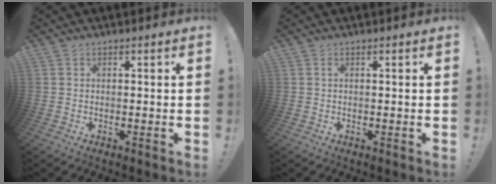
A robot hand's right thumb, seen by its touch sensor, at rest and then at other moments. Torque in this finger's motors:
{"motor_torque": [-0.09, 0.00, -0.17, 0.10, 0.03]}